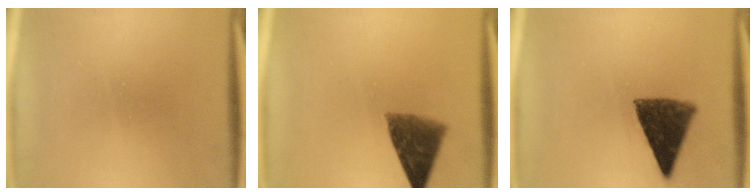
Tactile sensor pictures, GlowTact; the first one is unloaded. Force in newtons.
{"total": 8.2}
{"total": 8.8}